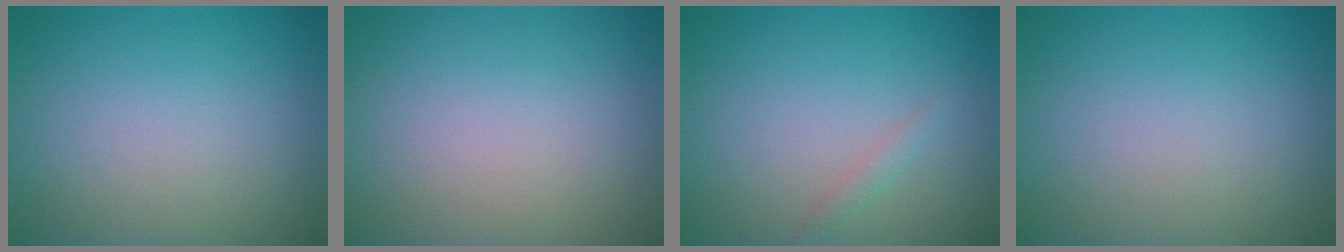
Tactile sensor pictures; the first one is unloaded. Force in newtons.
{"total": 0.0}
{"total": 0.9, "press": 0.9, "slide": 0.0}
{"total": 0.0}